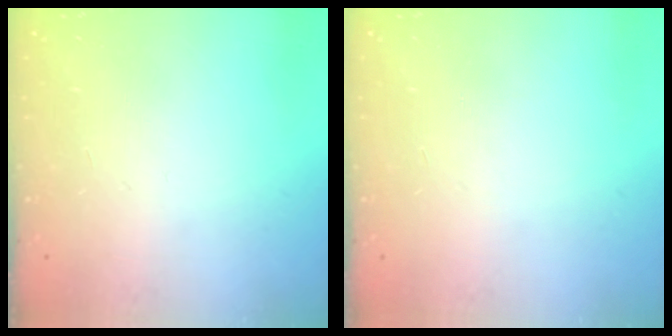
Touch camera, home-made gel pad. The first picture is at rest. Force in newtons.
{"total": 0.0}